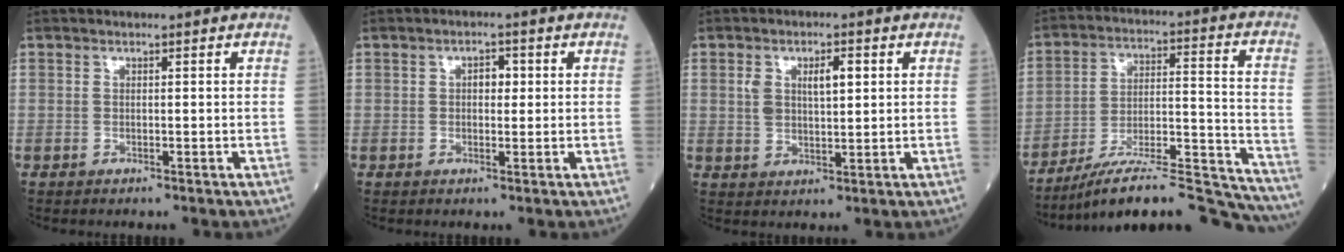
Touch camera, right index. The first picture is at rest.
{"total": 2.5, "force": [0.6, 1.4, 2.0], "torque": [-0.027, 0.008, 0.008]}
{"total": 5.4, "force": [1.7, 2.2, 4.6], "torque": [-0.086, 0.008, 0.035]}
{"total": 21.2, "force": [-19.8, 1.2, 7.4], "torque": [-0.075, 0.034, -0.298]}